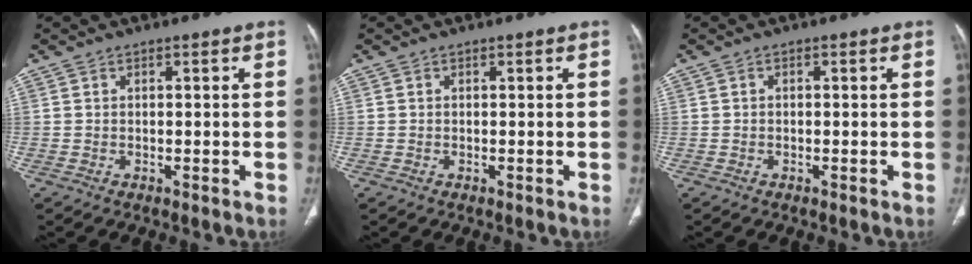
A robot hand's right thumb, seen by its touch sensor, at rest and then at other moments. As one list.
[{"total": 0.0}, {"total": 0.0}]